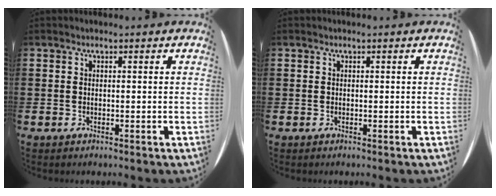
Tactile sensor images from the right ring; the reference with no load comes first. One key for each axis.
{"total": 0.0}